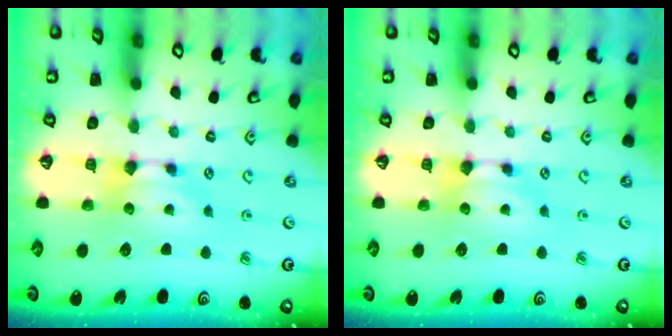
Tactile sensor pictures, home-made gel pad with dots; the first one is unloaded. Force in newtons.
{"total": 0.0}